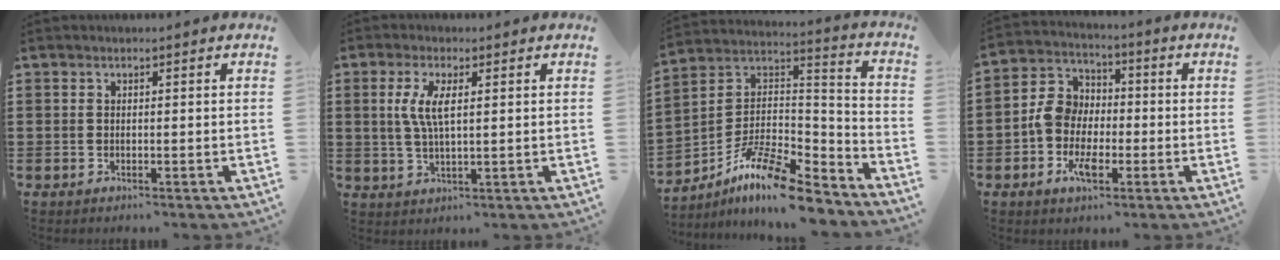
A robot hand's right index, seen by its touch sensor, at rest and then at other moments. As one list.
[{"total": 5.0, "force": [1.2, 1.4, 4.6], "torque": [-0.101, 0.003, 0.016]}, {"total": 11.8, "force": [-9.5, 2.8, 6.4], "torque": [-0.128, 0.018, -0.189]}, {"total": 7.2, "force": [-2.1, 5.3, 4.4], "torque": [-0.113, 0.010, -0.043]}]